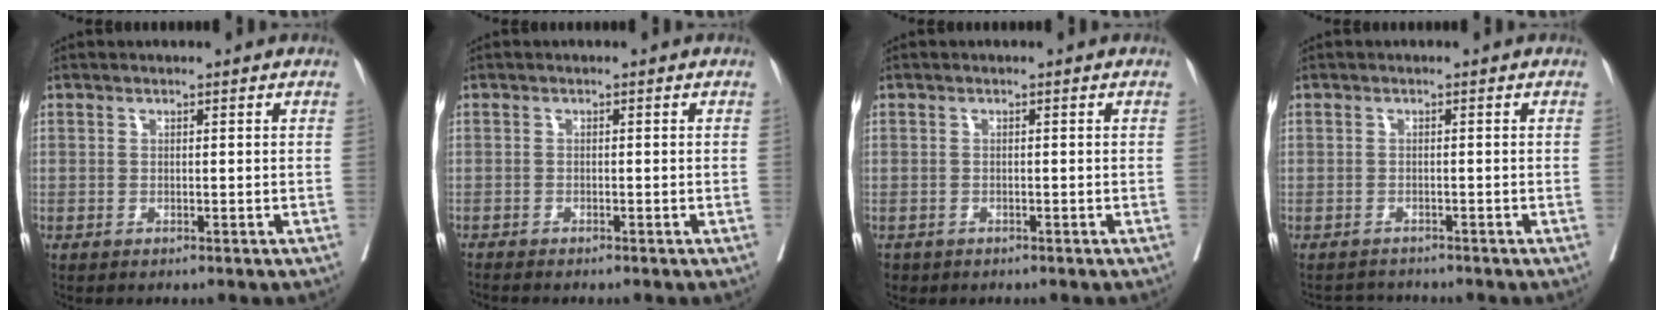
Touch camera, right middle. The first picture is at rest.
{"total": 1.6, "force": [-1.5, -0.1, 0.4], "torque": [-0.008, -0.002, -0.027]}
{"total": 1.6, "force": [-1.2, 1.1, 0.2], "torque": [-0.006, 0.001, -0.018]}
{"total": 2.1, "force": [-1.9, 0.3, -0.6], "torque": [0.014, -0.009, -0.031]}